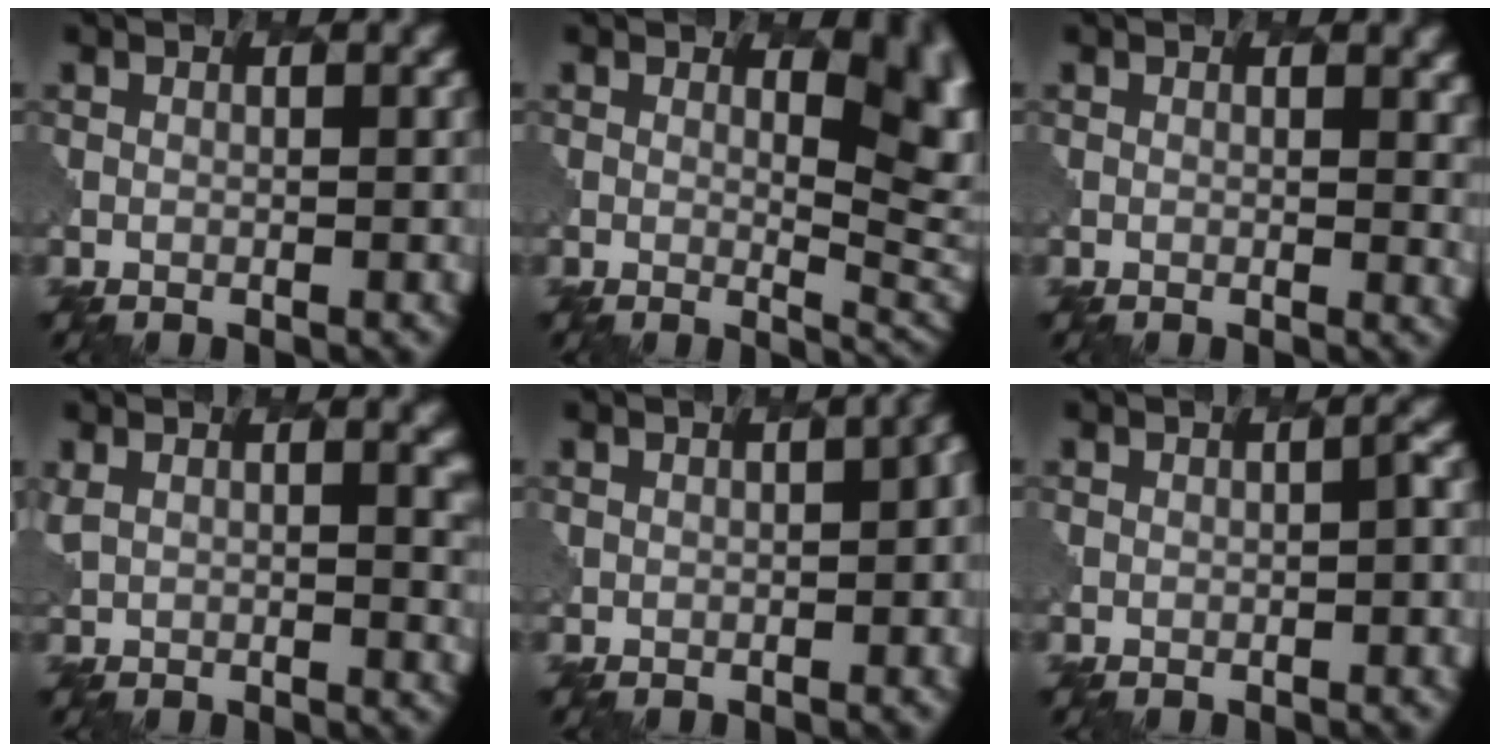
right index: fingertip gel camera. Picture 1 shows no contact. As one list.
[{"total": 7.5, "force": [2.0, 4.1, 6.0], "torque": [-0.040, -0.008, 0.035]}, {"total": 2.0, "force": [0.6, 0.9, 1.6], "torque": [-0.013, -0.003, 0.010]}, {"total": 5.3, "force": [2.4, 2.6, 3.9], "torque": [-0.033, 0.006, 0.035]}, {"total": 4.3, "force": [-0.1, 2.4, 3.5], "torque": [-0.032, -0.003, 0.013]}, {"total": 1.1, "force": [-0.2, 0.5, 0.9], "torque": [-0.014, 0.000, -0.003]}]